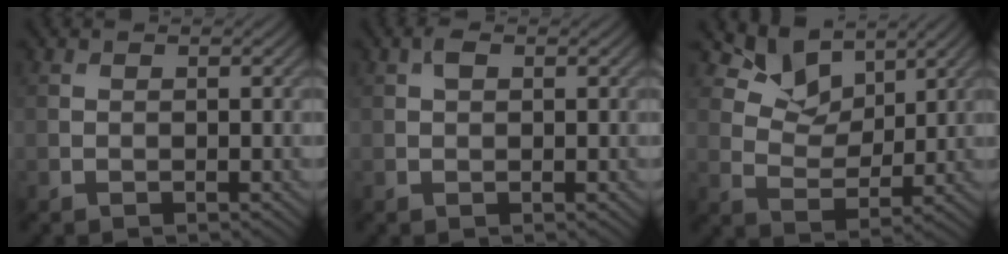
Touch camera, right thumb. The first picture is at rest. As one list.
[{"total": 1.2, "force": [0.4, 0.7, 0.9], "torque": [-0.017, 0.003, 0.007]}, {"total": 6.8, "force": [4.8, 3.8, 3.0], "torque": [-0.062, -0.006, 0.091]}]